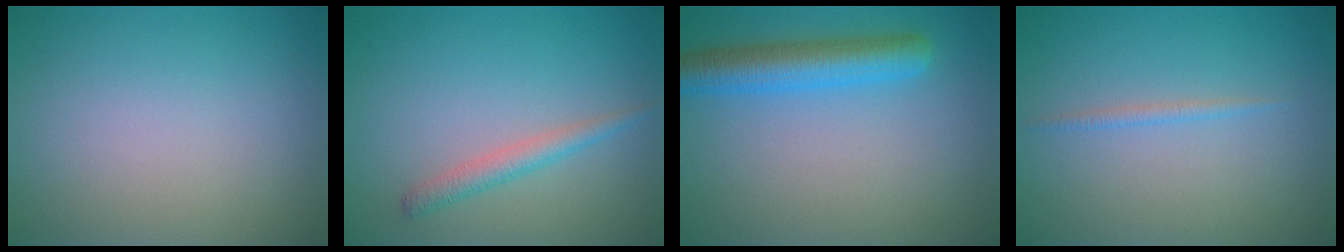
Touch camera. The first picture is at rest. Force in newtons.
{"total": 1.9, "press": 1.9, "slide": 0.0}
{"total": 4.8, "press": 4.8, "slide": 0.2}
{"total": 0.8, "press": 0.8, "slide": 0.0}